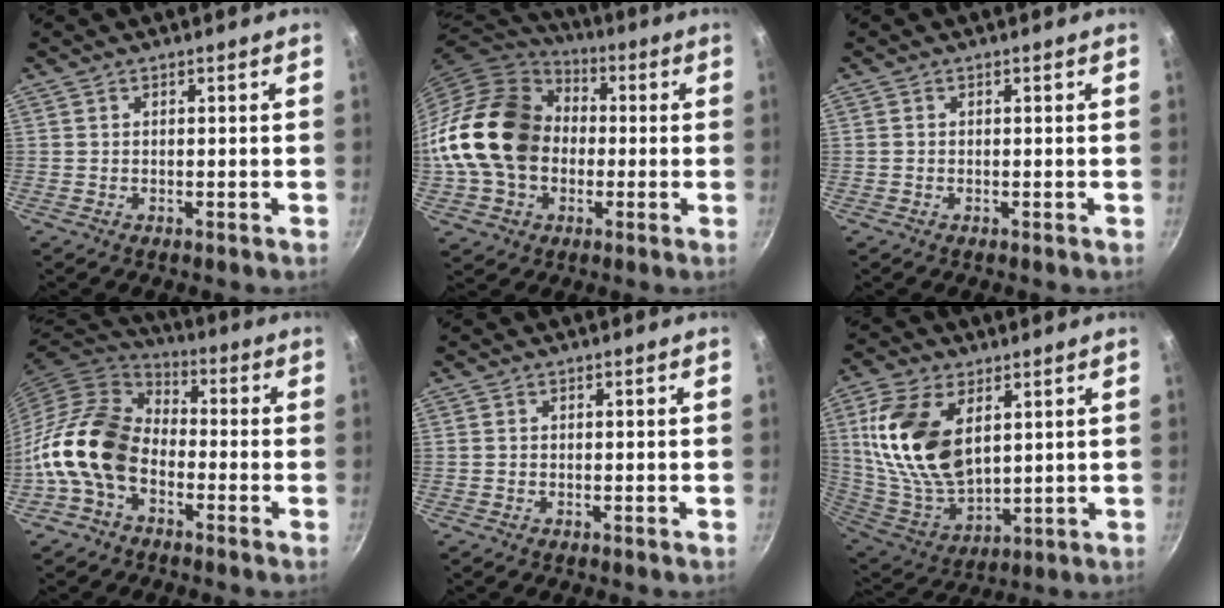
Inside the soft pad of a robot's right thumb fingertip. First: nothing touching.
{"total": 20.8, "force": [-0.1, 16.2, 13.0], "torque": [-0.222, 0.041, -0.005]}
{"total": 0.0}
{"total": 14.9, "force": [-4.6, 10.1, 10.0], "torque": [-0.157, 0.049, -0.112]}
{"total": 0.0}
{"total": 19.1, "force": [5.5, 11.1, 14.5], "torque": [-0.271, -0.028, 0.119]}